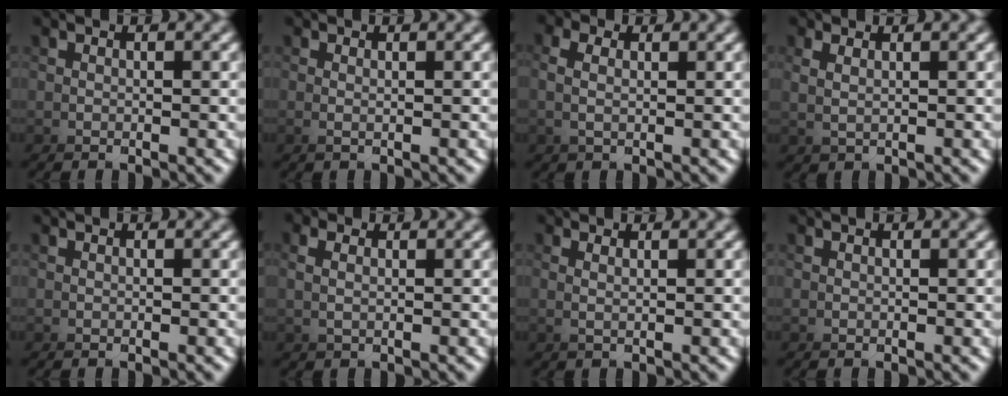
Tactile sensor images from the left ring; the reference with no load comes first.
{"total": 1.8, "force": [0.1, -1.8, 0.3], "torque": [0.006, 0.016, -0.004]}
{"total": 3.0, "force": [-0.7, -2.7, -1.1], "torque": [0.029, 0.012, -0.020]}
{"total": 2.7, "force": [0.5, -2.6, -0.7], "torque": [0.021, 0.013, 0.007]}
{"total": 0.0}
{"total": 3.0, "force": [-0.5, -2.8, -1.0], "torque": [0.029, 0.013, -0.015]}
{"total": 2.6, "force": [0.4, -2.5, 0.1], "torque": [0.011, 0.018, 0.001]}
{"total": 0.0}